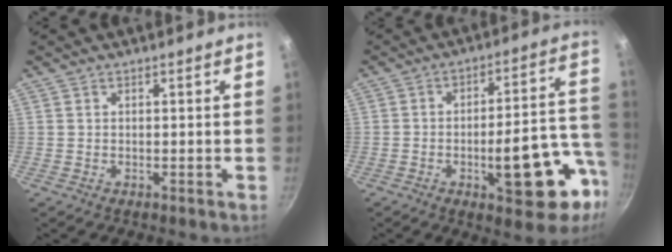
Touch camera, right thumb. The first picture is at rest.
{"total": 17.5, "force": [-6.4, 6.6, 14.9], "torque": [-0.161, 0.044, -0.082]}